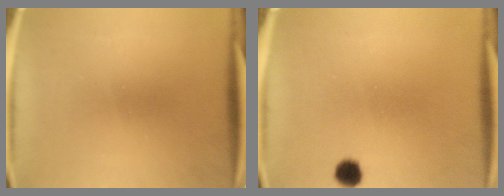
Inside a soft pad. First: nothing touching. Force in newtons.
{"total": 3.1}